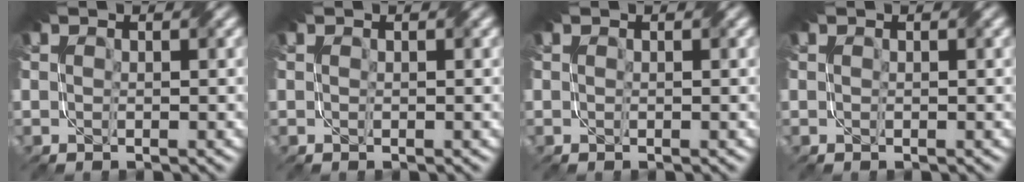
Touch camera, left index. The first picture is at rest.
{"total": 0.0}
{"total": 0.0}
{"total": 0.0}